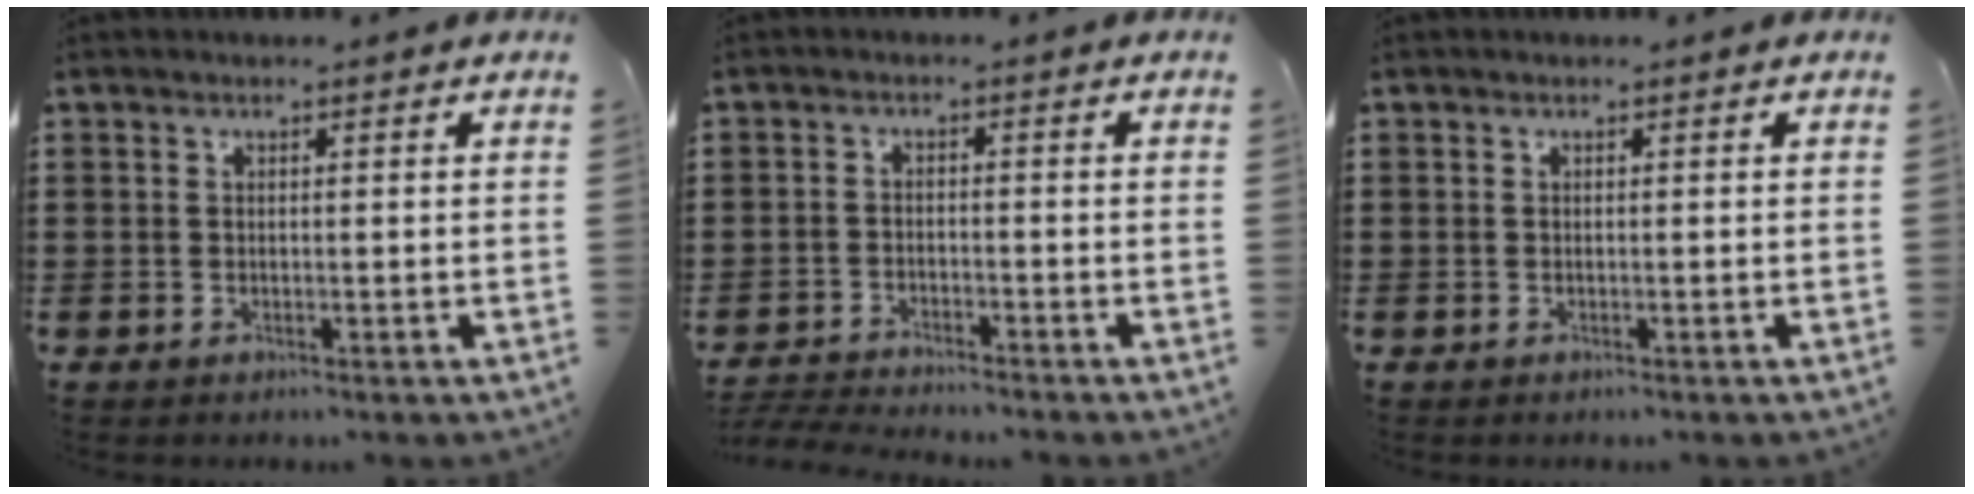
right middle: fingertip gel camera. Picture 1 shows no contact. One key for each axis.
{"total": 3.4, "fx": -3.4, "fy": 0.1, "fz": 0.3, "tx": -0.022, "ty": -0.008, "tz": -0.075}
{"total": 0.0}